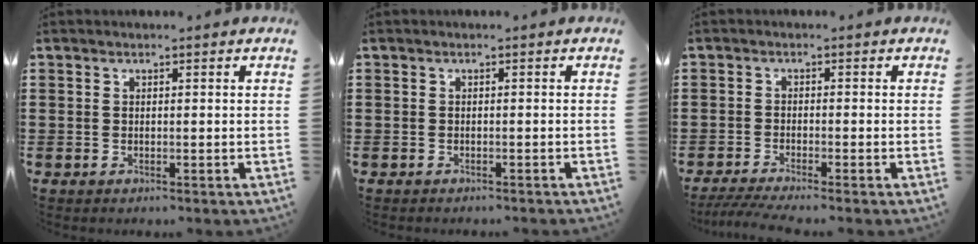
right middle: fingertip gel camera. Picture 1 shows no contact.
{"total": 0.5, "force": [-0.5, 0.0, 0.0], "torque": [-0.002, -0.002, -0.011]}
{"total": 2.5, "force": [-2.0, -0.2, 1.5], "torque": [-0.032, -0.007, -0.039]}